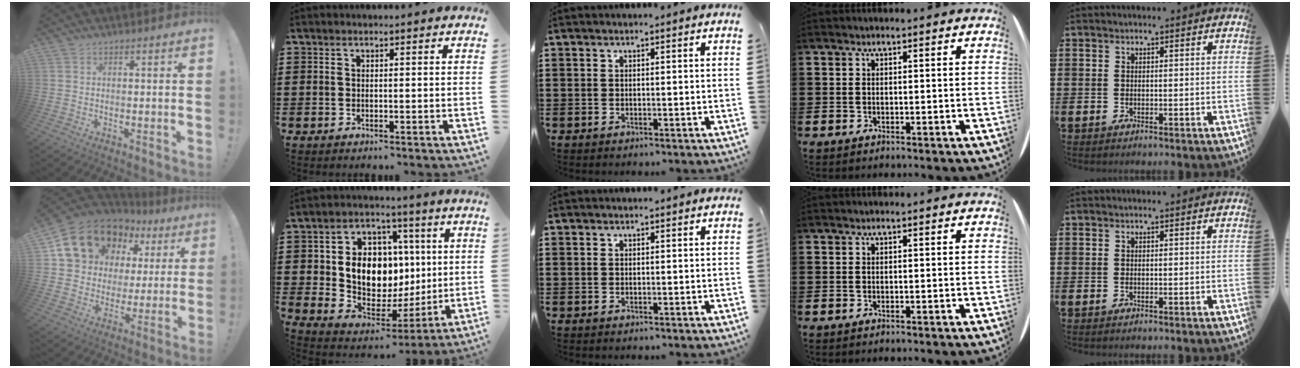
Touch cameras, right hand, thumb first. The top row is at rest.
{"thumb": {"total": 17.6, "force": [10.3, 12.4, 7.2], "torque": [-0.119, -0.060, 0.212]}, "index": {"total": 10.9, "force": [2.2, 8.6, 6.2], "torque": [-0.127, 0.001, 0.045]}}